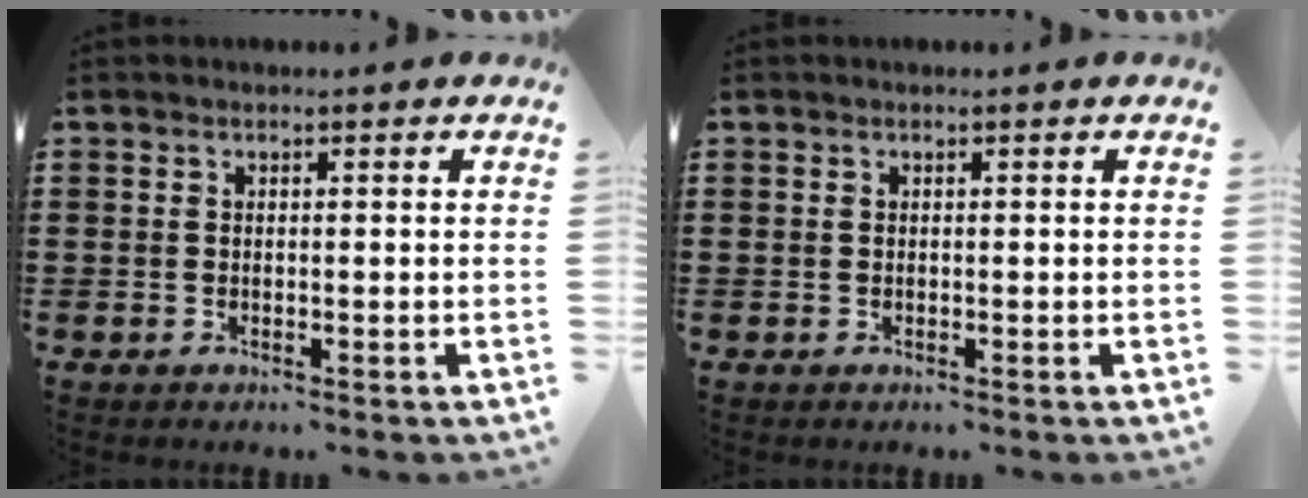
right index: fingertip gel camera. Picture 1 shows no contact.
{"total": 0.0}